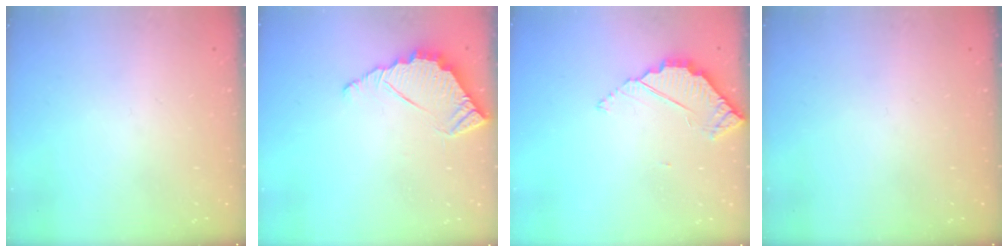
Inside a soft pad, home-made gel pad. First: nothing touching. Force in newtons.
{"total": 5.1, "press": 5.1, "slide": 0.4}
{"total": 3.3, "press": 3.3, "slide": 0.3}
{"total": 0.0}